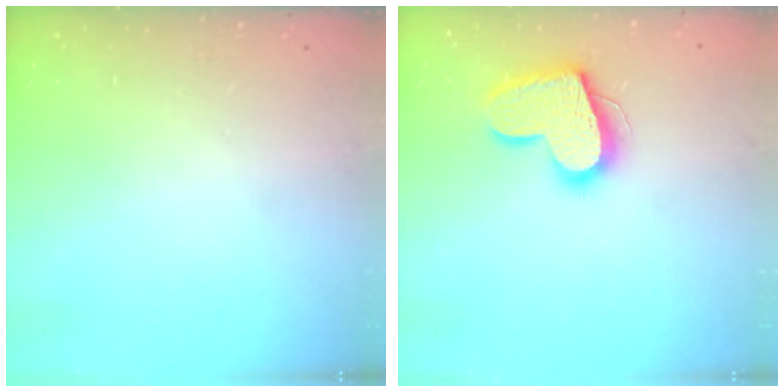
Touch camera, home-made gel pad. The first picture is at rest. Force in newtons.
{"total": 15.8, "press": 15.7, "slide": 1.4}